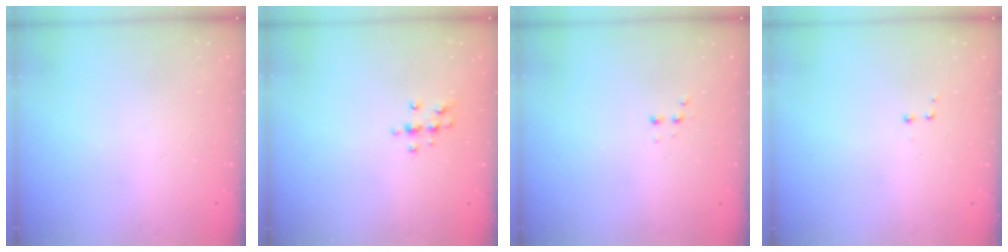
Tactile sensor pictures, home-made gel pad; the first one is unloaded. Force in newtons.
{"total": 7.5, "press": 7.4, "slide": 1.3}
{"total": 2.5, "press": 2.4, "slide": 0.8}
{"total": 2.9, "press": 2.8, "slide": 0.7}